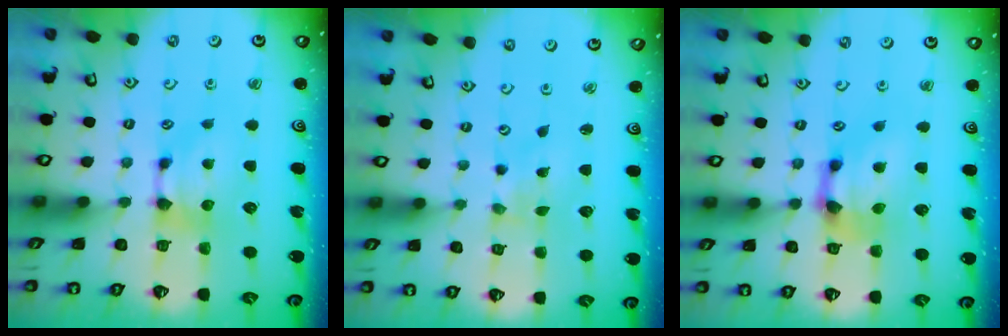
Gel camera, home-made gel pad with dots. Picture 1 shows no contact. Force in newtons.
{"total": 5.4, "press": 5.4, "slide": 0.7}
{"total": 3.2, "press": 2.6, "slide": 1.8}